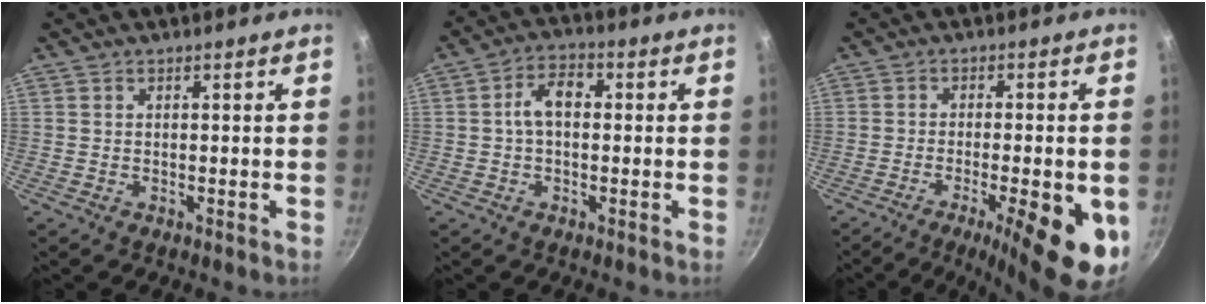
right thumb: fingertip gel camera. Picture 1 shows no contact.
{"total": 5.9, "force": [0.3, 3.8, 4.5], "torque": [-0.067, 0.020, -0.003]}
{"total": 14.9, "force": [-5.6, 4.1, 13.2], "torque": [-0.172, 0.008, -0.076]}